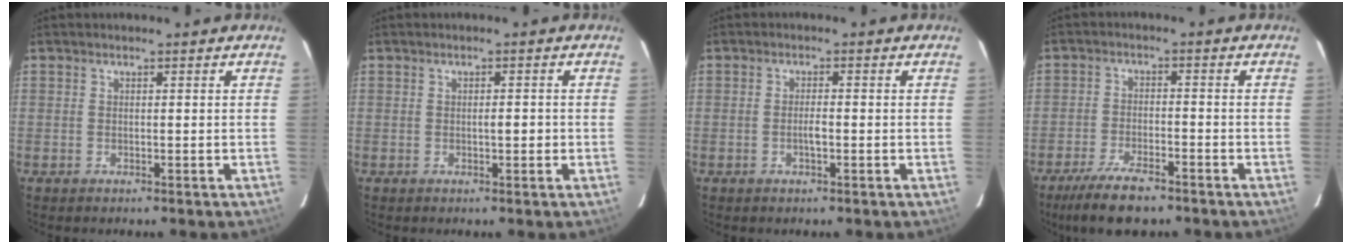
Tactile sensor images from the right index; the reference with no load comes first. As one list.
[{"total": 1.5, "force": [-0.2, 0.5, 1.4], "torque": [-0.022, 0.002, -0.003]}, {"total": 2.2, "force": [-0.6, 0.4, 2.1], "torque": [-0.041, 0.001, -0.010]}, {"total": 8.2, "force": [-6.3, 2.1, 4.8], "torque": [-0.091, -0.016, -0.112]}]